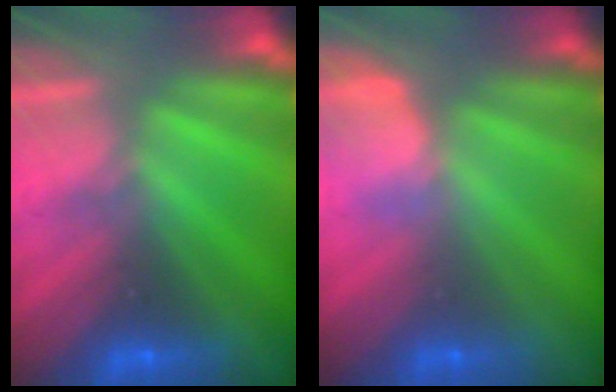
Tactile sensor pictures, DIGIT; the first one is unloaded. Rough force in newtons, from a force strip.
{"total": 2.8}